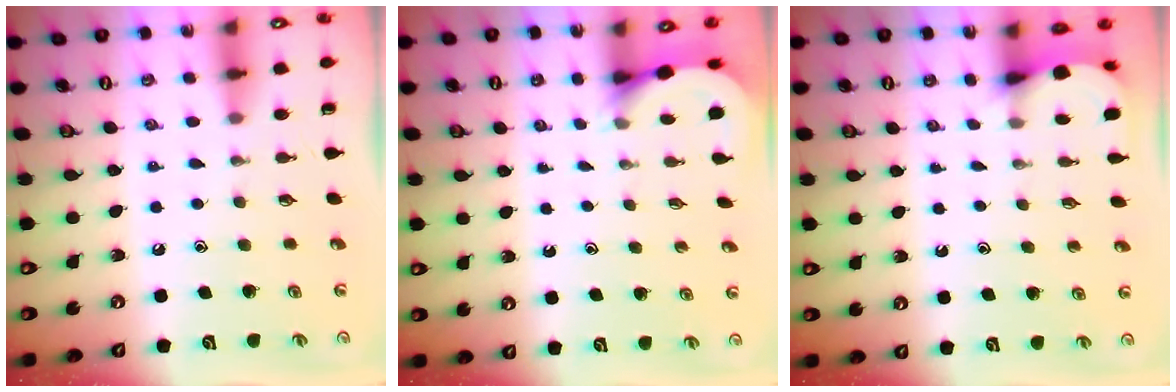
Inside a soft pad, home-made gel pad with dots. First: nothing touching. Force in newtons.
{"total": 3.0, "press": 3.0, "slide": 0.2}
{"total": 2.9, "press": 2.9, "slide": 0.3}